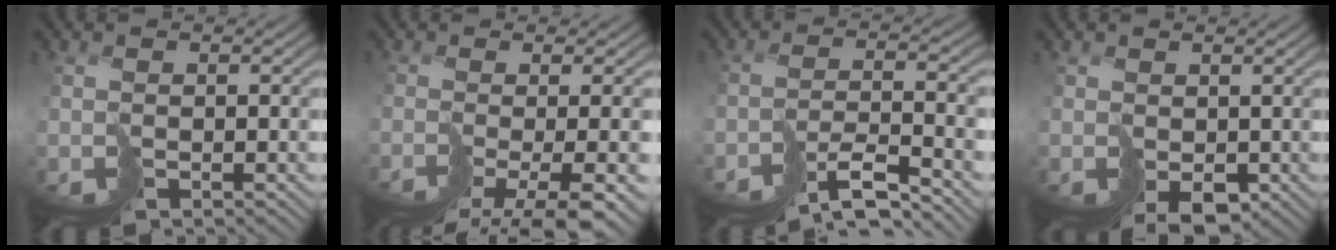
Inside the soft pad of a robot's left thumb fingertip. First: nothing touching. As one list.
[{"total": 9.2, "force": [-5.4, 1.8, 7.3], "torque": [-0.100, -0.022, -0.054]}, {"total": 6.9, "force": [-5.9, 0.5, 3.6], "torque": [-0.049, 0.005, -0.098]}, {"total": 3.0, "force": [-0.3, 2.2, 1.9], "torque": [-0.040, -0.008, 0.003]}]